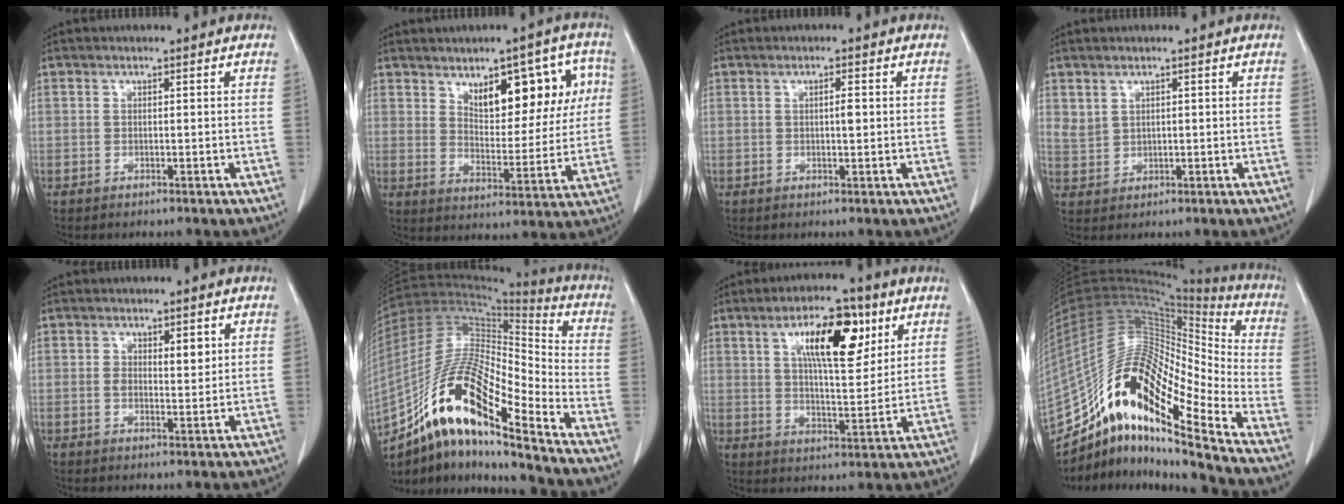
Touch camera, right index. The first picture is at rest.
{"total": 12.7, "force": [5.1, 5.4, 10.3], "torque": [-0.130, 0.023, 0.080]}
{"total": 1.7, "force": [0.2, 0.3, 1.6], "torque": [-0.029, 0.002, 0.005]}
{"total": 2.3, "force": [1.4, 1.6, 0.7], "torque": [-0.011, 0.000, 0.035]}
{"total": 3.6, "force": [1.1, 1.7, 3.0], "torque": [-0.047, 0.001, 0.018]}
{"total": 19.5, "force": [-12.4, 3.4, 14.7], "torque": [-0.293, 0.005, -0.220]}
{"total": 12.3, "force": [5.6, 3.7, 10.3], "torque": [-0.168, 0.011, 0.092]}
{"total": 22.1, "force": [-15.3, 3.6, 15.5], "torque": [-0.311, 0.030, -0.277]}